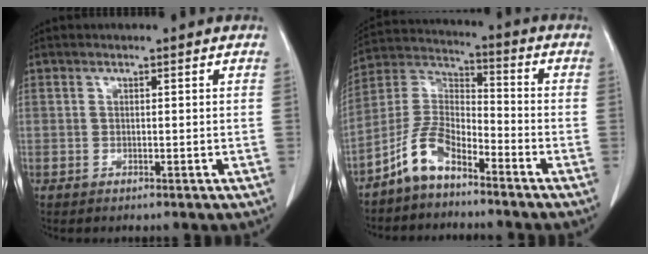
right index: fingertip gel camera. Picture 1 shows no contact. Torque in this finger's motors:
{"motor_torque": [0.15, -0.15, 0.04, 0.01]}